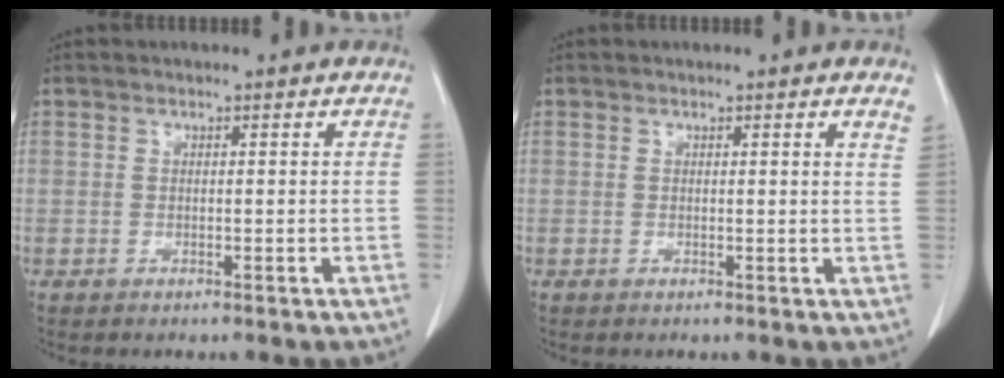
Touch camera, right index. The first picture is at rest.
{"total": 1.8, "force": [1.4, -0.1, 1.2], "torque": [-0.015, -0.003, 0.008]}